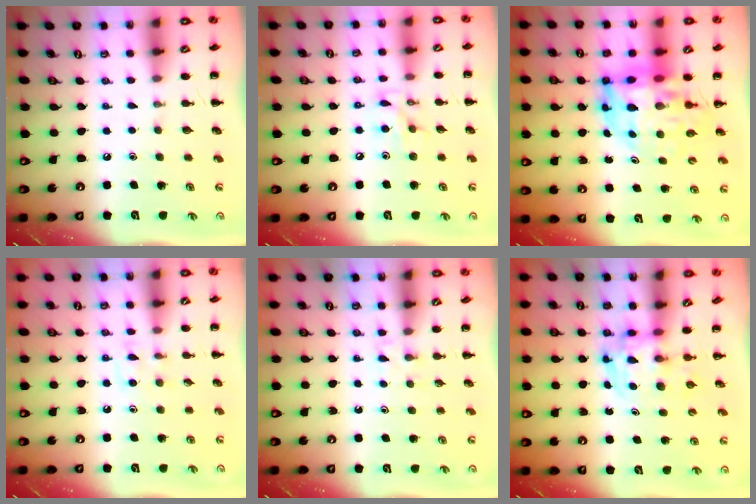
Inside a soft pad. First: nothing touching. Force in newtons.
{"total": 8.7, "press": 8.6, "slide": 0.6}
{"total": 14.2, "press": 13.5, "slide": 4.4}
{"total": 6.6, "press": 6.4, "slide": 1.8}
{"total": 2.2, "press": 2.0, "slide": 1.0}
{"total": 3.7, "press": 3.7, "slide": 0.6}